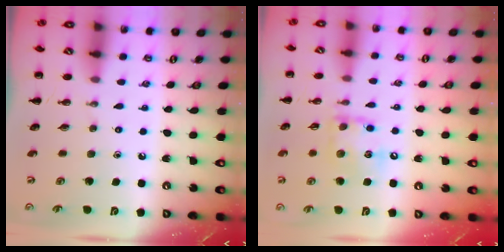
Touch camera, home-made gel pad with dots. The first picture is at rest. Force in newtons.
{"total": 11.8, "press": 11.7, "slide": 1.3}